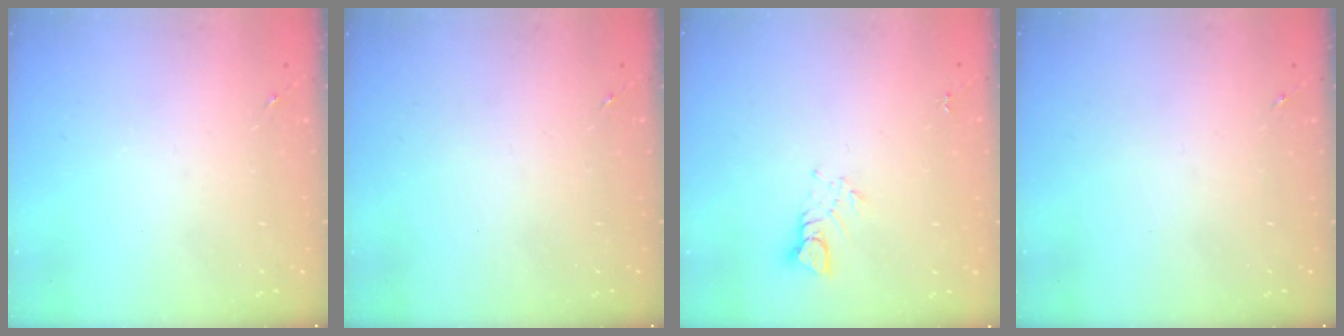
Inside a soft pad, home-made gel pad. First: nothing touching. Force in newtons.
{"total": 0.0}
{"total": 3.5, "press": 3.5, "slide": 0.3}
{"total": 0.0}